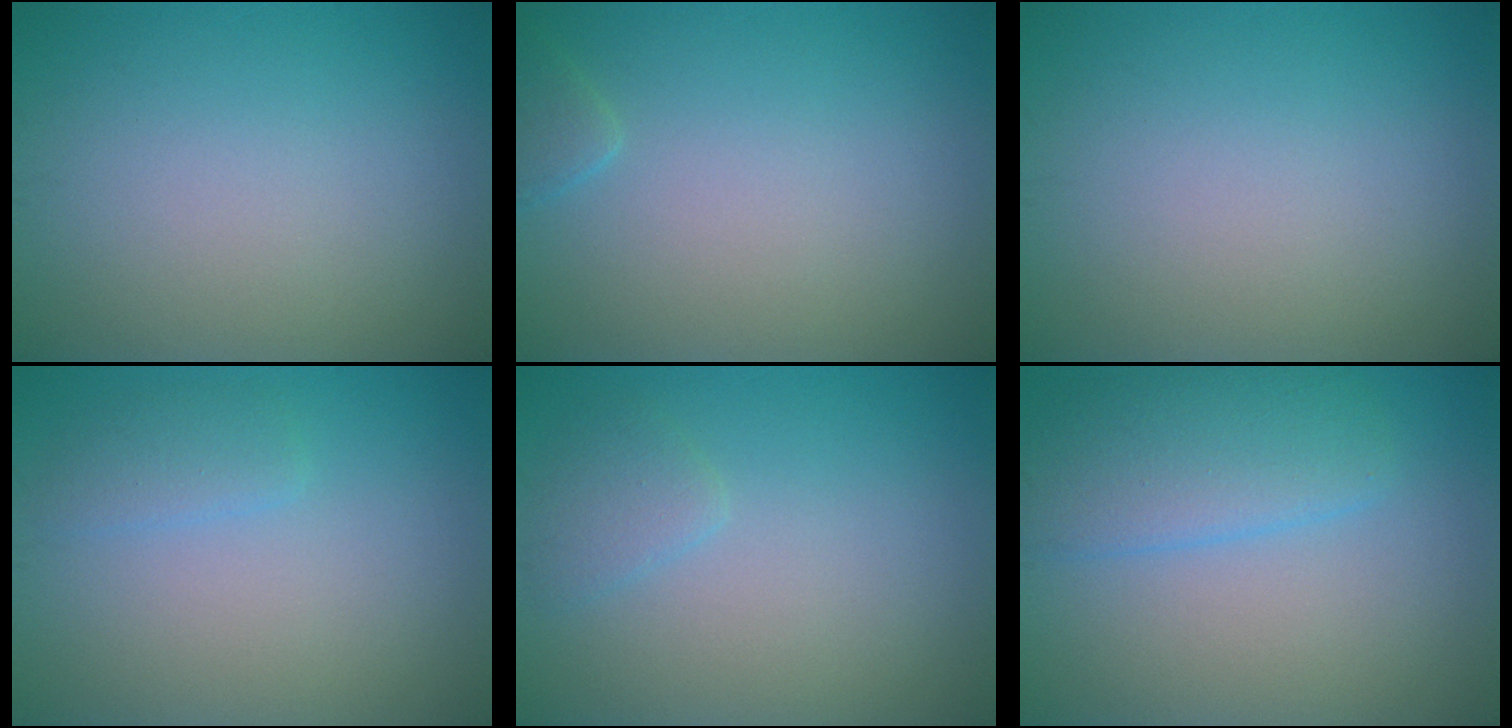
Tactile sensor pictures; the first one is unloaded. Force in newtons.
{"total": 1.1, "press": 1.1, "slide": 0.1}
{"total": 0.0}
{"total": 1.6, "press": 1.6, "slide": 0.0}
{"total": 1.5, "press": 1.5, "slide": 0.1}
{"total": 4.4, "press": 4.4, "slide": 0.2}